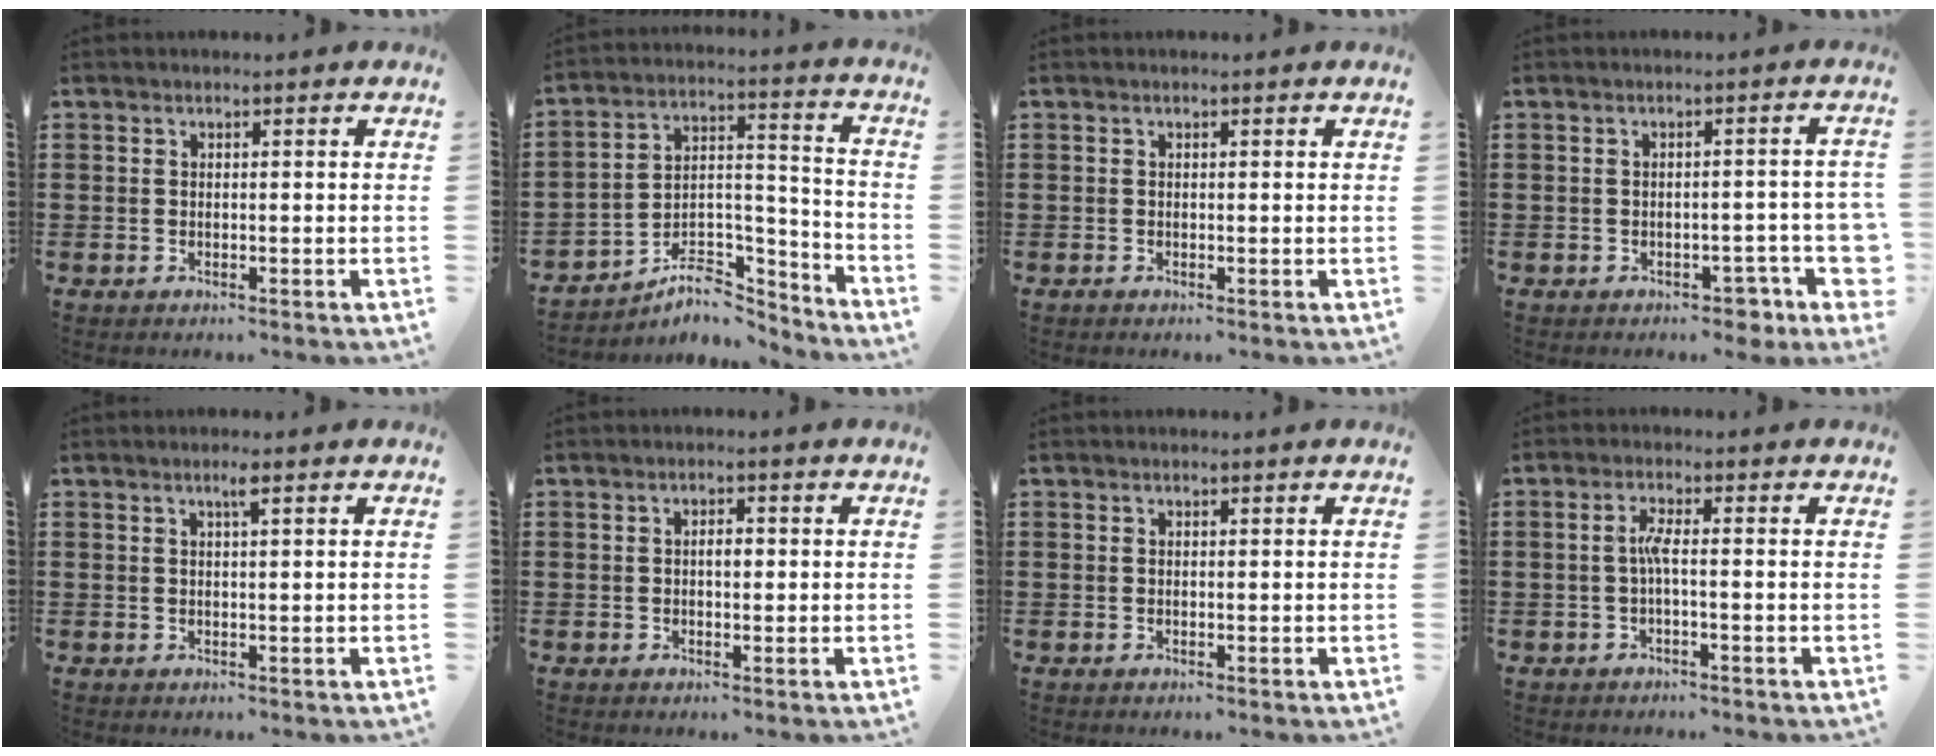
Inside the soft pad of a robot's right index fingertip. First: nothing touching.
{"total": 7.7, "force": [-6.3, 3.4, 2.8], "torque": [-0.039, 0.022, -0.116]}
{"total": 0.0}
{"total": 4.2, "force": [-2.3, 2.0, 2.9], "torque": [-0.050, 0.005, -0.043]}
{"total": 1.6, "force": [0.9, 0.0, 1.3], "torque": [-0.026, 0.001, 0.014]}
{"total": 1.9, "force": [0.0, 0.8, 1.7], "torque": [-0.033, 0.005, -0.001]}
{"total": 0.0}
{"total": 2.6, "force": [-0.4, 0.2, 2.6], "torque": [-0.059, -0.003, -0.012]}